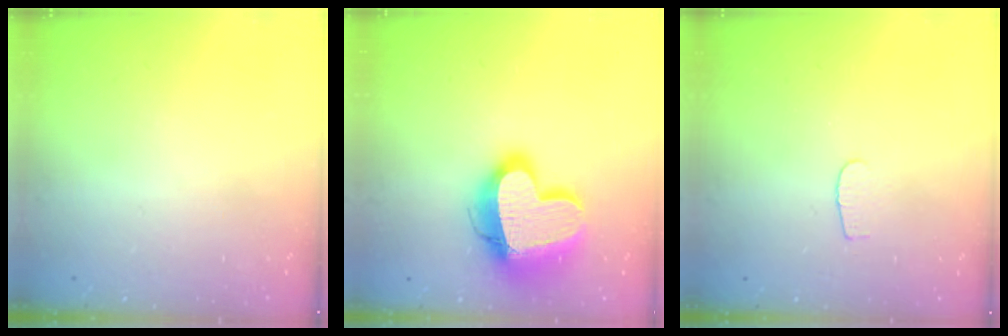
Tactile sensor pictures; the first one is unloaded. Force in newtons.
{"total": 19.4, "press": 19.3, "slide": 1.7}
{"total": 3.3, "press": 3.3, "slide": 0.4}